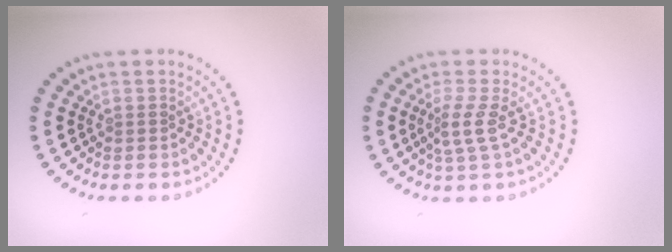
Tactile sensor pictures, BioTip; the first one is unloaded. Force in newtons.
{"total": 2.2, "press": 1.4, "slide": 1.7}